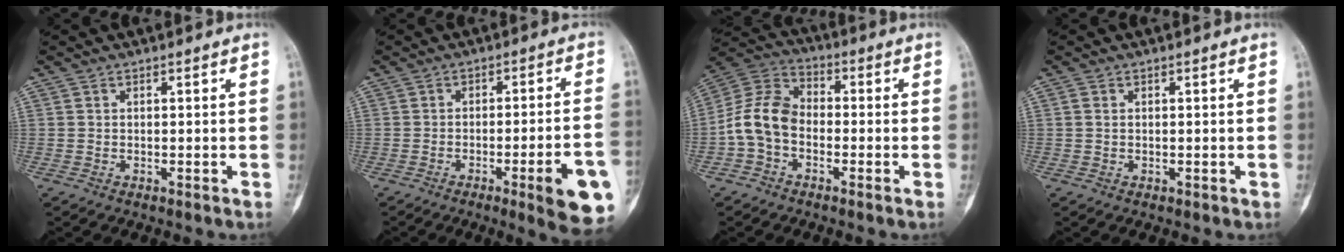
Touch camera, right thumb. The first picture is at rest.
{"total": 12.9, "force": [-5.3, 1.9, 11.6], "torque": [-0.137, 0.017, -0.065]}
{"total": 10.2, "force": [-2.5, 7.1, 6.9], "torque": [-0.128, 0.032, -0.065]}
{"total": 1.0, "force": [0.1, 0.8, 0.6], "torque": [-0.011, 0.001, 0.001]}